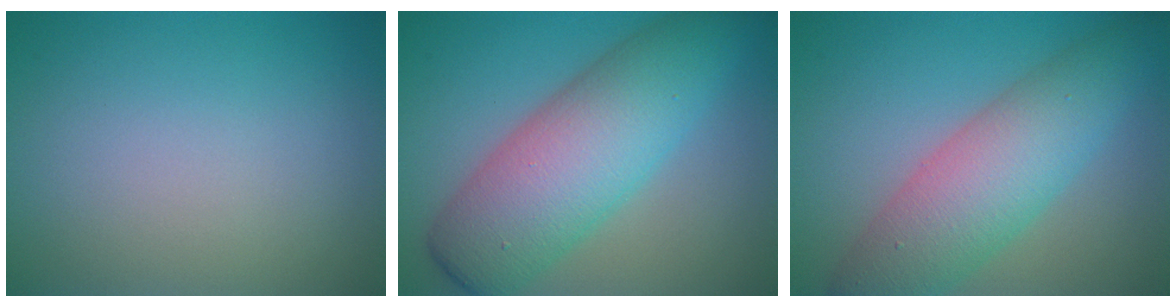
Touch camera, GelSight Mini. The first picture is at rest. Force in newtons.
{"total": 9.5, "press": 9.5, "slide": 0.3}
{"total": 7.5, "press": 7.5, "slide": 0.2}